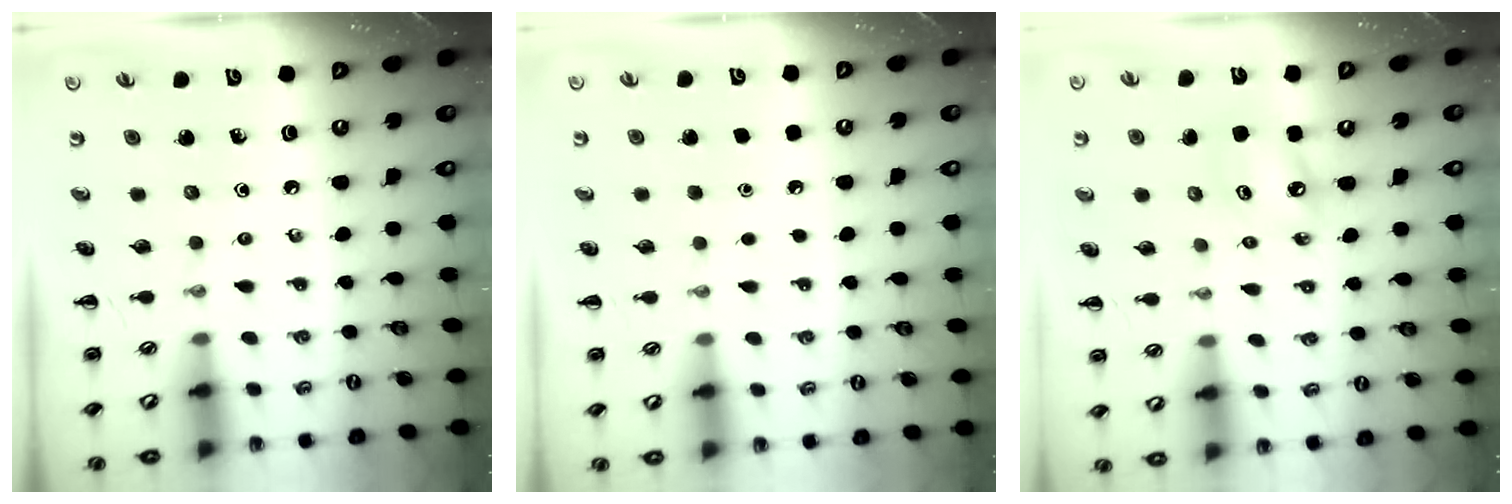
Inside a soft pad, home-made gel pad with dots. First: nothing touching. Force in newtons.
{"total": 1.6, "press": 1.6, "slide": 0.1}
{"total": 6.4, "press": 6.2, "slide": 1.3}